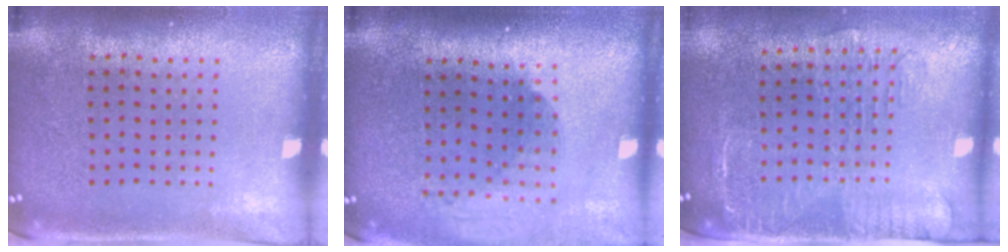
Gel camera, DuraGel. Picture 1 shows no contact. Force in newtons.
{"total": 2.0, "press": 1.5, "slide": 1.3}
{"total": 2.0, "press": 1.7, "slide": 1.0}